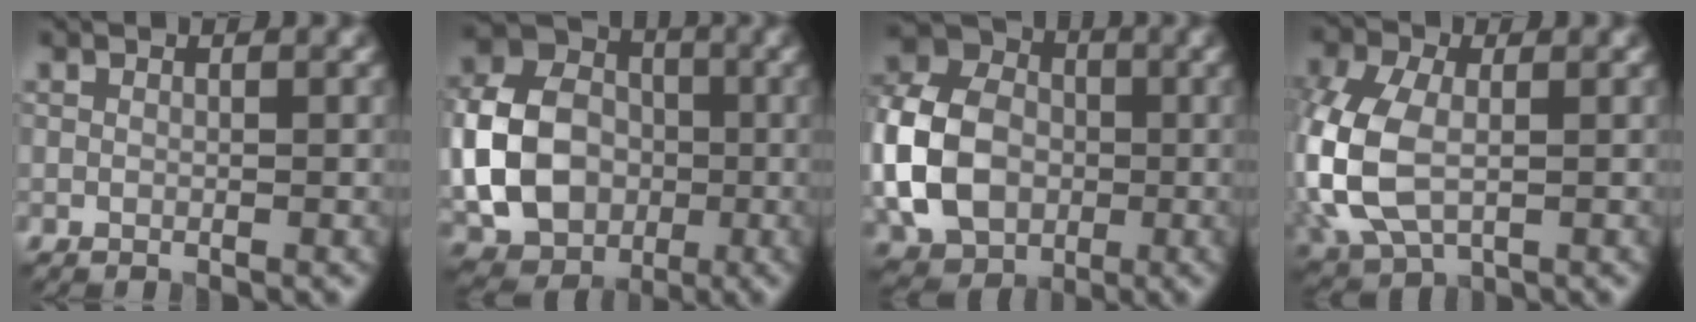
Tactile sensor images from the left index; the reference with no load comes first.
{"total": 9.5, "force": [-1.3, 7.5, 5.6], "torque": [-0.122, 0.005, -0.032]}
{"total": 10.3, "force": [-1.7, 8.0, 6.2], "torque": [-0.144, 0.008, -0.046]}
{"total": 8.9, "force": [-0.7, 5.8, 6.8], "torque": [-0.190, -0.001, -0.017]}